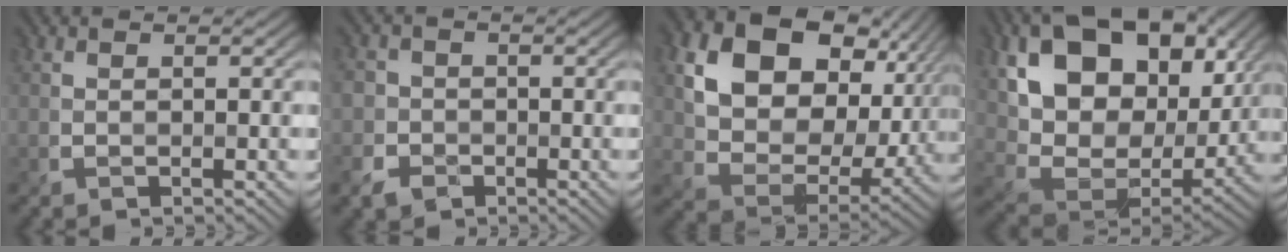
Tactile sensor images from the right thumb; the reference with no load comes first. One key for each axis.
{"total": 4.3, "fx": -2.0, "fy": 3.8, "fz": 0.4, "tx": -0.008, "ty": -0.003, "tz": -0.066}
{"total": 16.4, "fx": 5.4, "fy": 11.7, "fz": 10.2, "tx": -0.206, "ty": 0.008, "tz": 0.114}
{"total": 18.5, "fx": 7.5, "fy": 12.1, "fz": 11.9, "tx": -0.232, "ty": 0.016, "tz": 0.132}